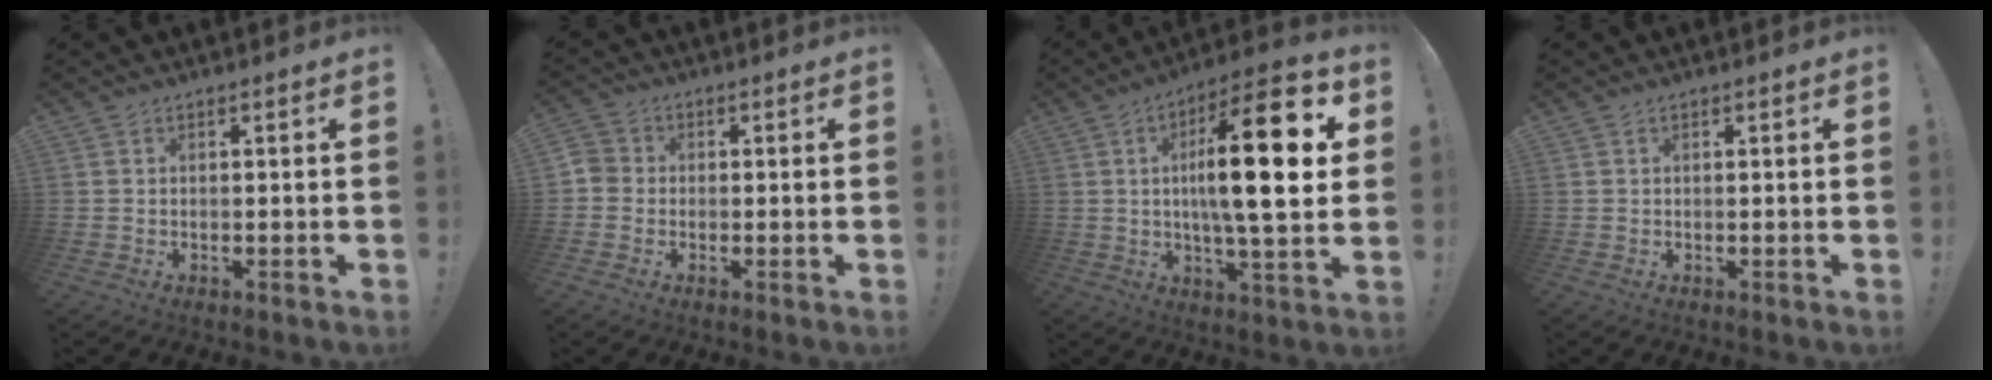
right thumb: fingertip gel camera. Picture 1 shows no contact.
{"total": 3.7, "force": [-1.1, 3.3, 1.2], "torque": [-0.029, 0.011, -0.020]}
{"total": 21.5, "force": [3.4, 5.3, 20.5], "torque": [-0.333, -0.008, 0.038]}
{"total": 0.0}